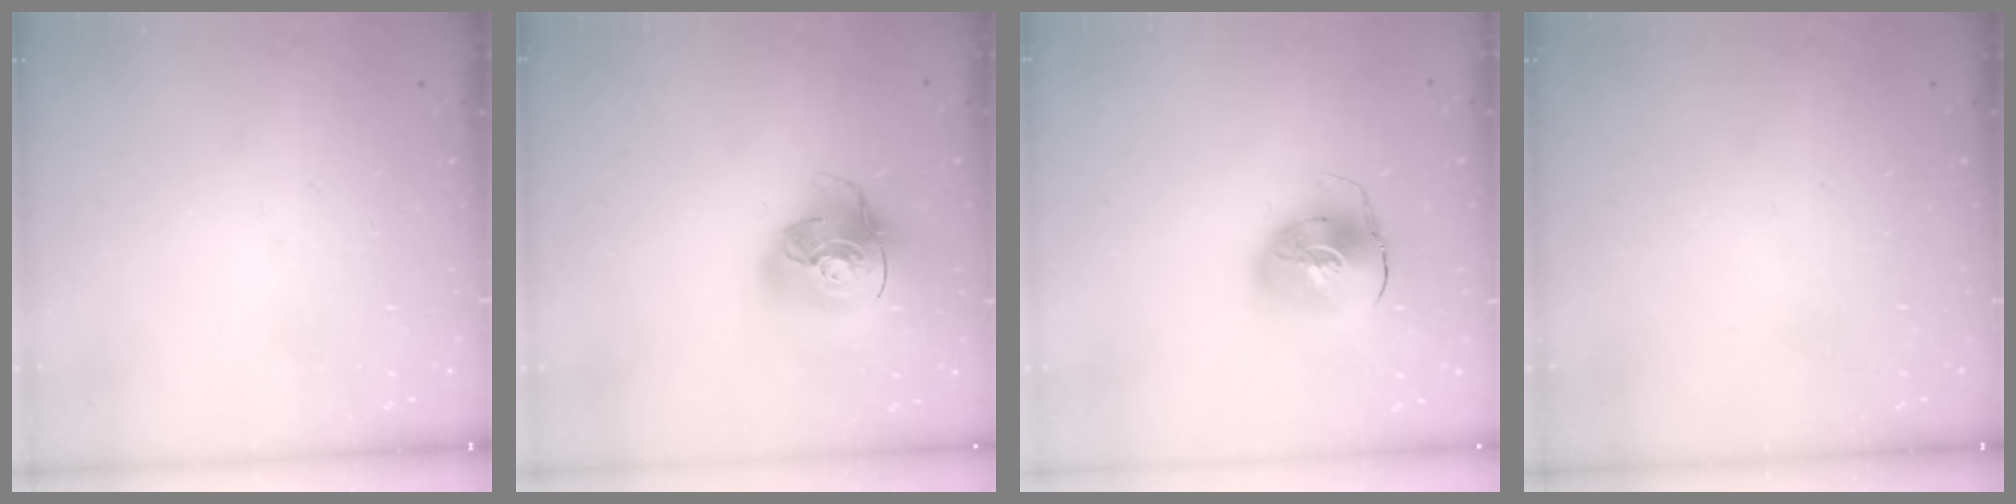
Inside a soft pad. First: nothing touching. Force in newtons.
{"total": 17.5, "press": 17.3, "slide": 2.6}
{"total": 10.6, "press": 10.5, "slide": 1.7}
{"total": 0.0}